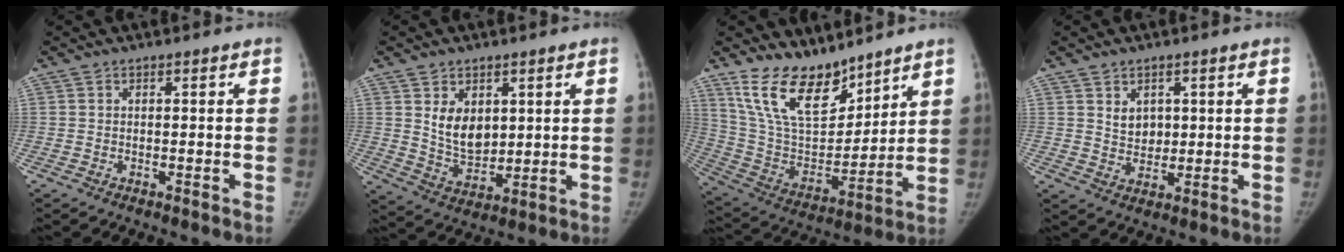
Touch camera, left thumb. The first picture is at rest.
{"total": 8.4, "force": [2.6, 5.8, 5.5], "torque": [-0.065, -0.027, 0.061]}
{"total": 17.2, "force": [12.9, 7.7, 8.3], "torque": [-0.108, -0.074, 0.253]}
{"total": 4.2, "force": [1.5, 3.3, 2.1], "torque": [-0.014, -0.013, 0.032]}